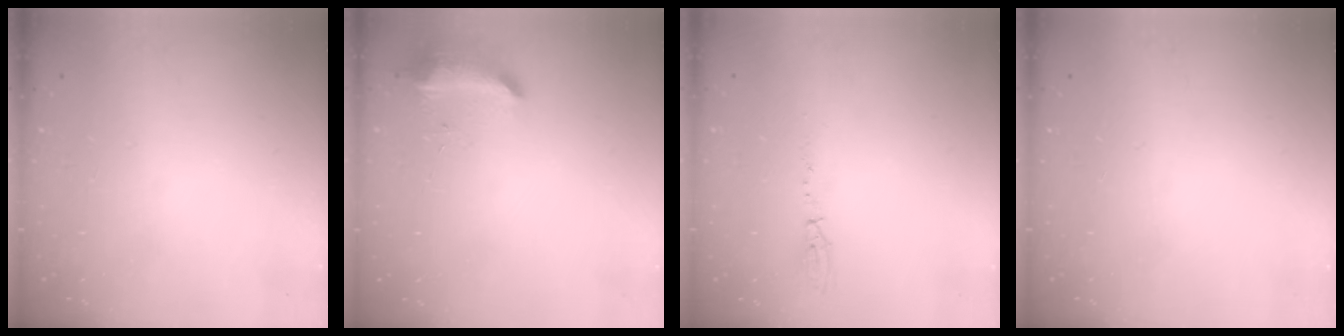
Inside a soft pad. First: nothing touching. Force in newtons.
{"total": 8.4, "press": 8.4, "slide": 0.4}
{"total": 3.9, "press": 3.8, "slide": 0.9}
{"total": 0.0}